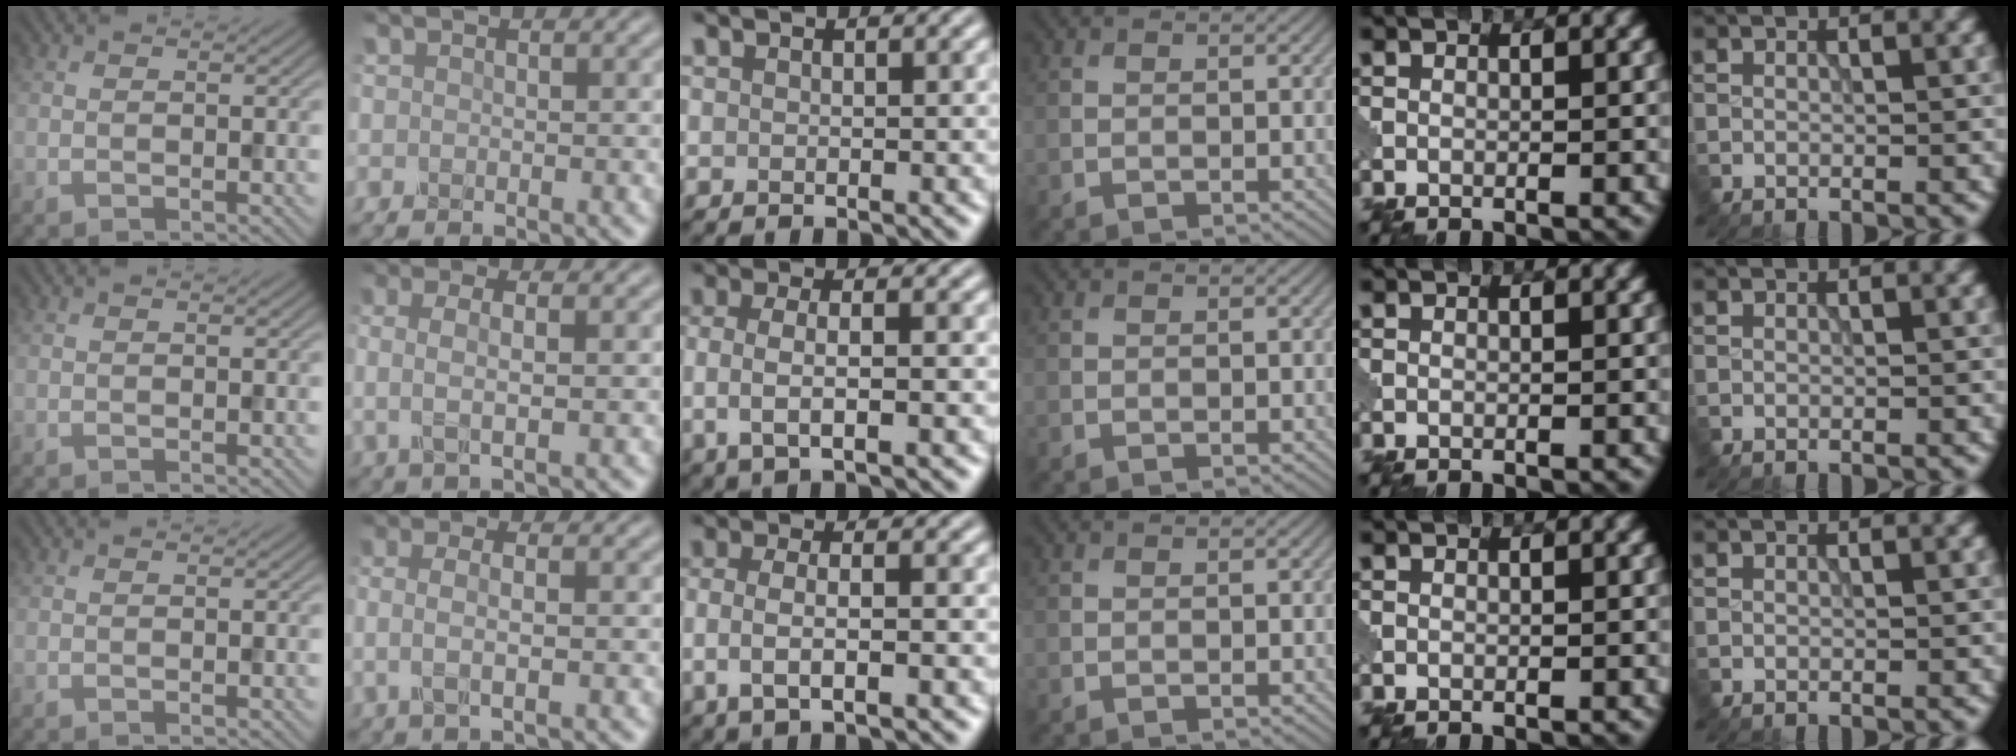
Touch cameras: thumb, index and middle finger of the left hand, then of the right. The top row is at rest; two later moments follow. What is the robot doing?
{"motion": "extract", "object": "pin"}